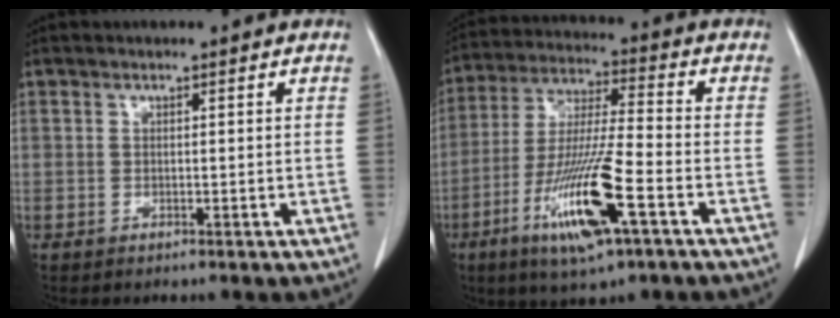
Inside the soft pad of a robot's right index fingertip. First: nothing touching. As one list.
[{"total": 15.2, "force": [-6.5, 1.2, 13.7], "torque": [-0.273, -0.023, -0.117]}]